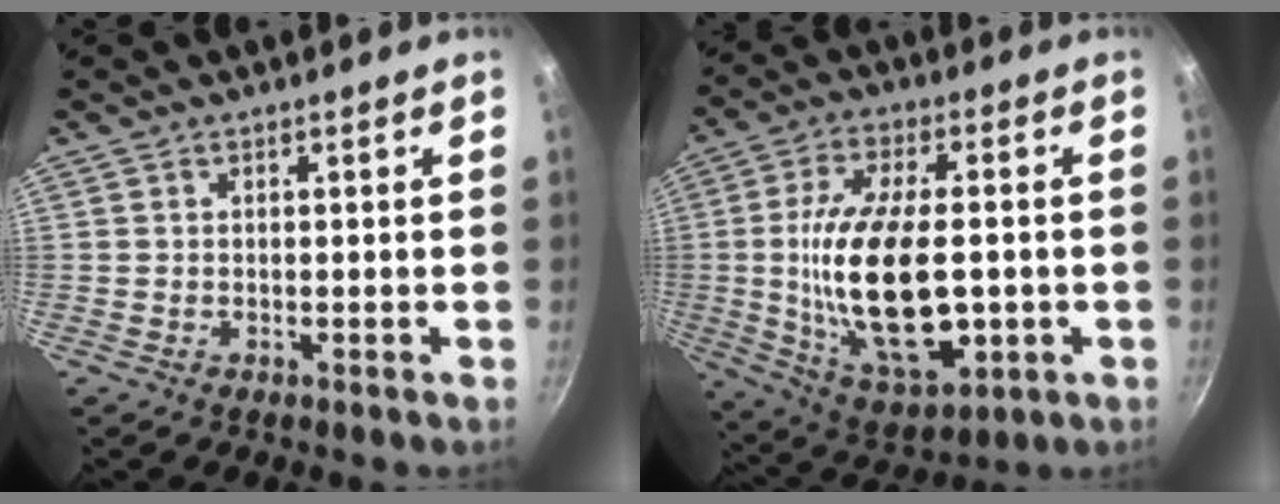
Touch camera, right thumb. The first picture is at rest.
{"total": 21.0, "force": [-1.3, 10.3, 18.3], "torque": [-0.330, -0.002, -0.007]}